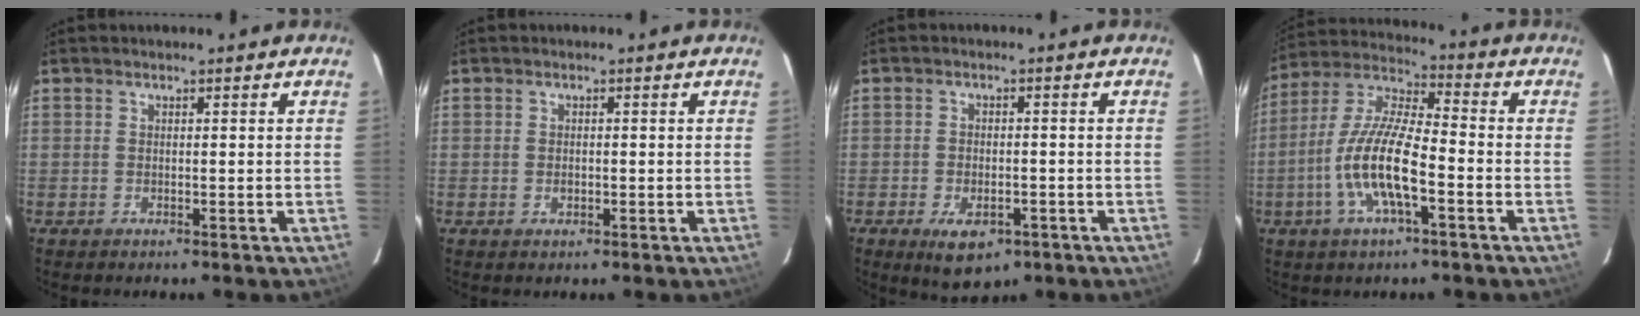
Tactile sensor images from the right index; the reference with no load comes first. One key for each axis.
{"total": 1.2, "fx": -0.2, "fy": 0.9, "fz": 0.7, "tx": -0.010, "ty": 0.002, "tz": -0.003}
{"total": 7.5, "fx": -4.0, "fy": 4.1, "fz": 4.8, "tx": -0.096, "ty": -0.013, "tz": -0.056}
{"total": 13.8, "fx": -4.7, "fy": 3.7, "fz": 12.4, "tx": -0.256, "ty": -0.002, "tz": -0.093}